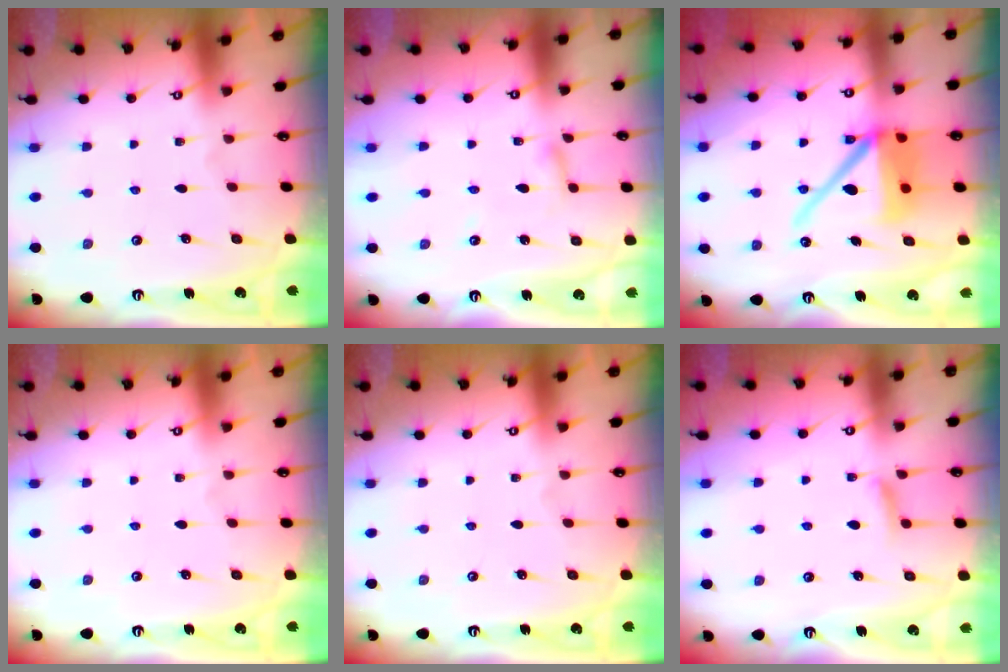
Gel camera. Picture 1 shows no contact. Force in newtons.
{"total": 2.4, "press": 2.4, "slide": 0.1}
{"total": 15.9, "press": 15.7, "slide": 2.0}
{"total": 0.0}
{"total": 0.0}
{"total": 6.0, "press": 6.0, "slide": 0.8}